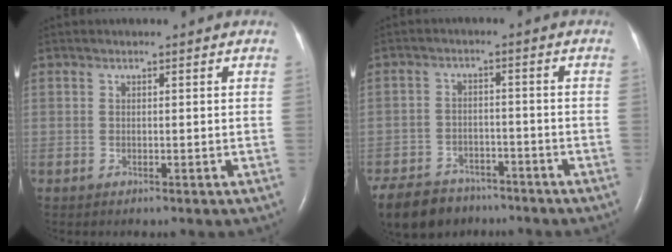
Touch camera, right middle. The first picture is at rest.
{"total": 12.6, "force": [-9.7, 6.8, 4.3], "torque": [-0.099, -0.008, -0.146]}